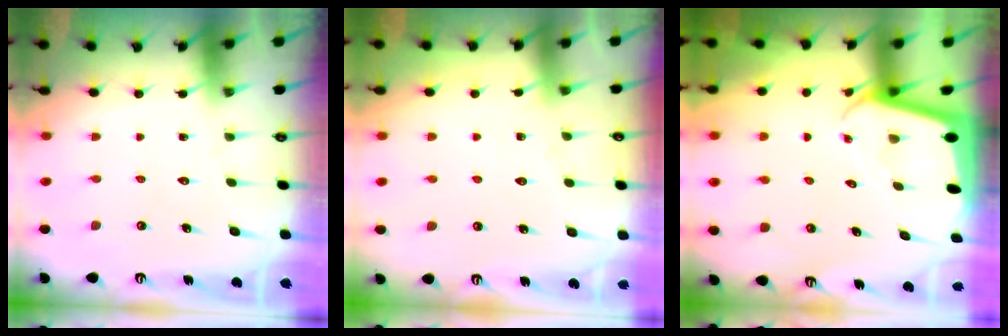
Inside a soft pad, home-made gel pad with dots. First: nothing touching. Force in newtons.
{"total": 2.6, "press": 2.6, "slide": 0.4}
{"total": 2.2, "press": 2.2, "slide": 0.2}